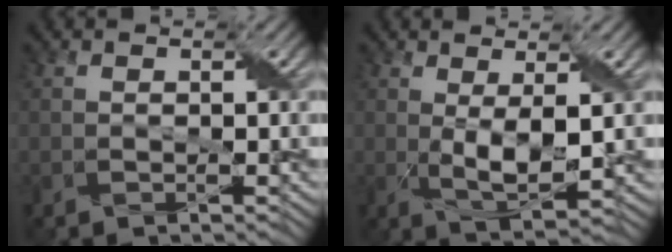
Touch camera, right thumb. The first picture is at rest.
{"total": 5.1, "force": [0.4, 1.6, 4.8], "torque": [-0.102, -0.006, 0.012]}